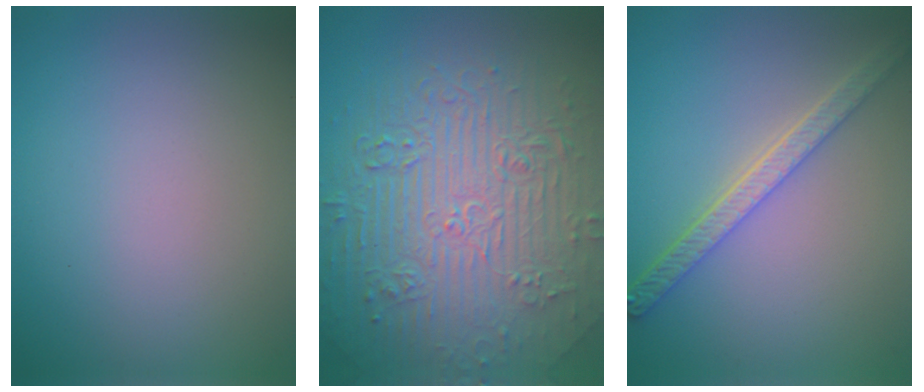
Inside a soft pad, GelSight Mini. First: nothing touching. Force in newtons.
{"total": 11.2, "press": 7.3, "slide": 8.4}
{"total": 4.4, "press": 3.4, "slide": 2.7}